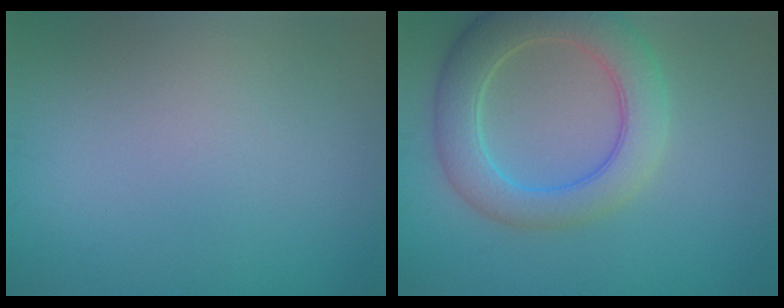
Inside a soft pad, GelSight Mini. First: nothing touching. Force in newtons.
{"total": 6.5, "press": 6.5, "slide": 0.7}